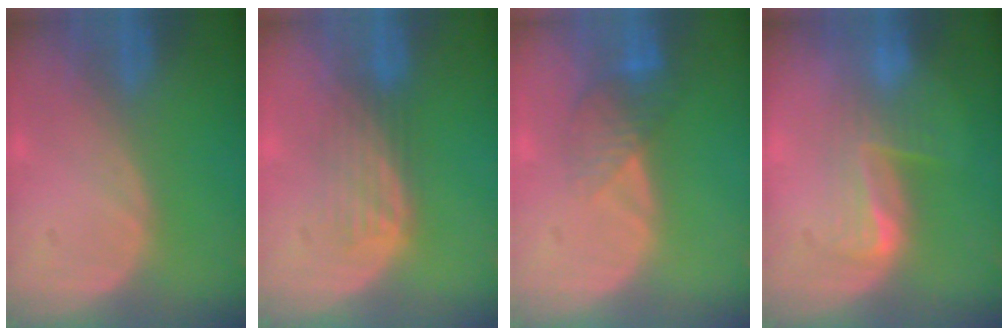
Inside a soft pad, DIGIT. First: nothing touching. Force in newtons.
{"total": 4.4, "press": 3.7, "slide": 2.4}
{"total": 4.2, "press": 3.7, "slide": 1.9}
{"total": 4.6, "press": 4.4, "slide": 1.4}